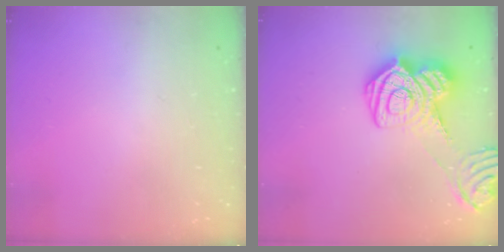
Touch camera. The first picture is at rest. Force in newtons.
{"total": 17.8, "press": 17.8, "slide": 1.2}